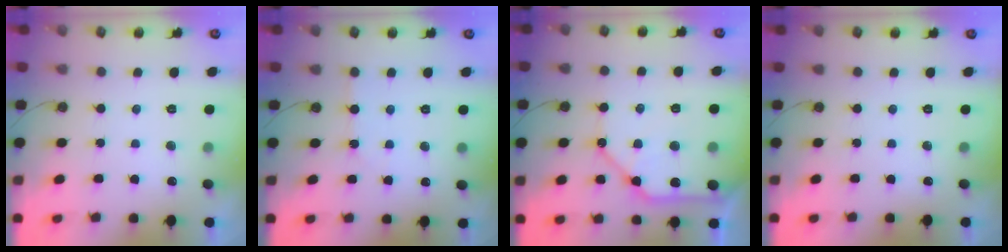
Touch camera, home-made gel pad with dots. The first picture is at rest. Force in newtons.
{"total": 2.1, "press": 2.1, "slide": 0.4}
{"total": 14.7, "press": 14.6, "slide": 1.6}
{"total": 0.0}